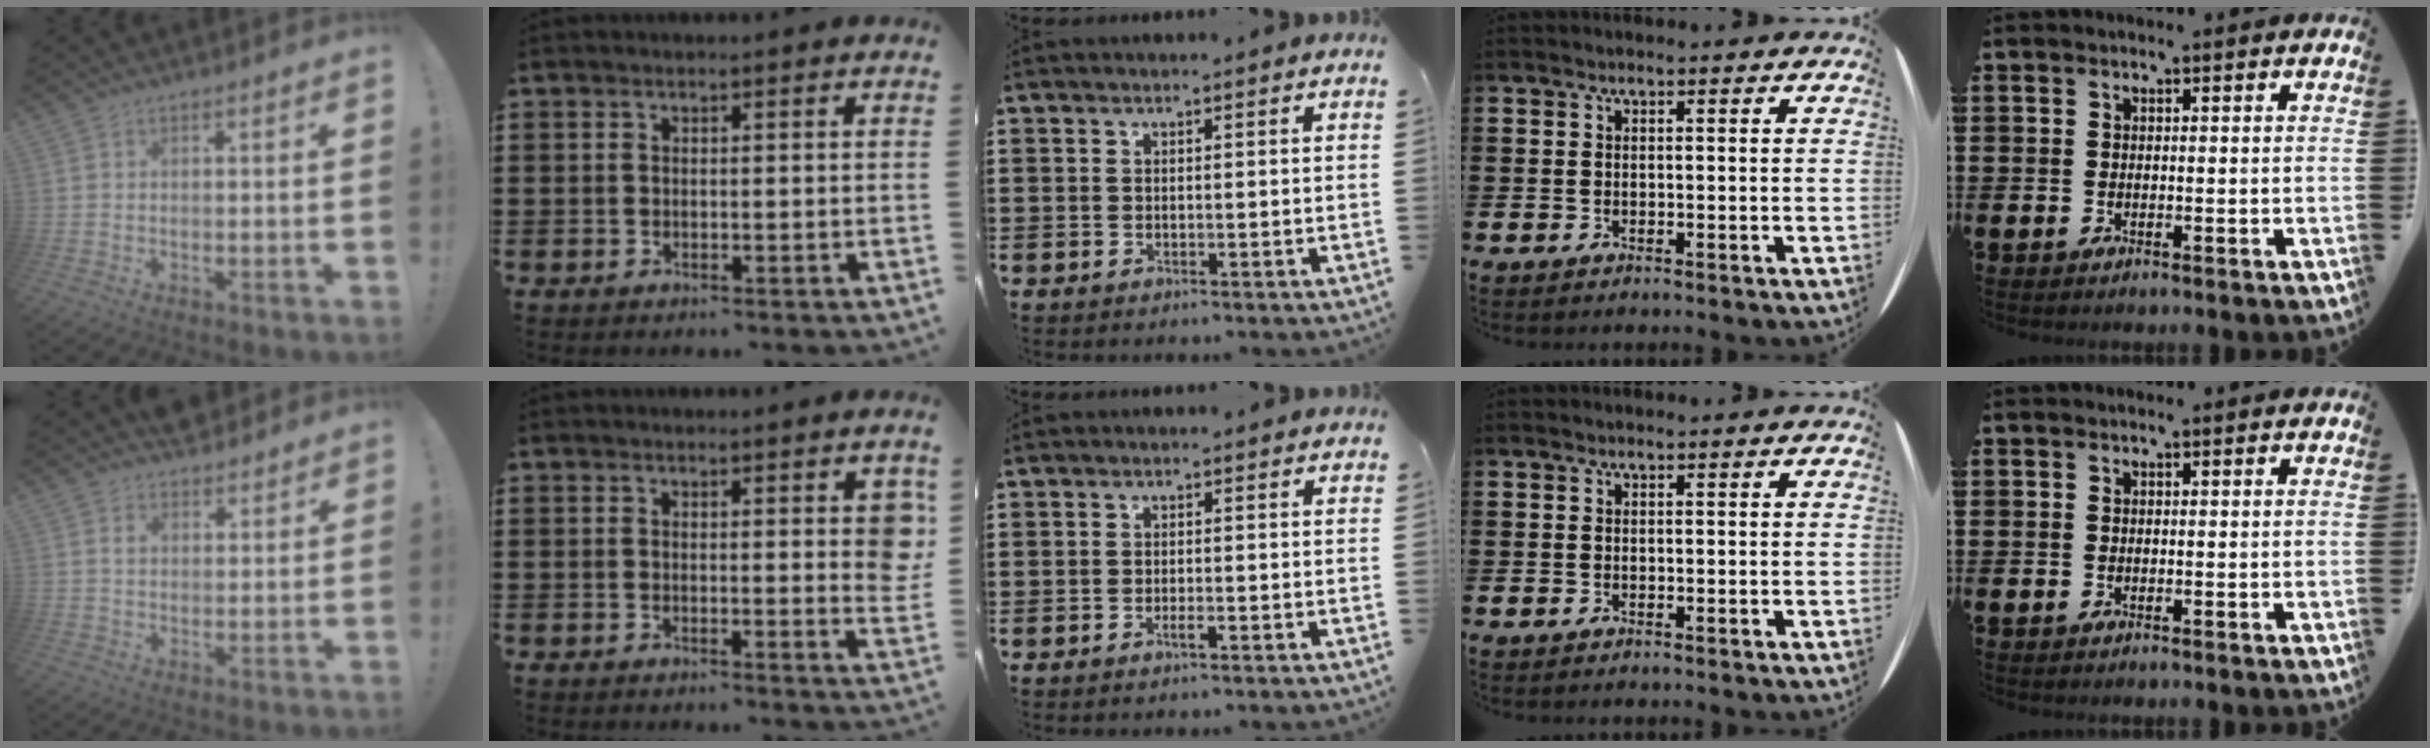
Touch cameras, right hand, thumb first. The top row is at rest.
{"thumb": {"total": 4.5, "force": [3.5, 2.6, 1.3], "torque": [-0.010, -0.022, 0.062]}, "index": {"total": 2.9, "force": [1.4, 0.9, 2.4], "torque": [-0.027, -0.005, 0.019]}, "middle": {"total": 1.1, "force": [-0.8, 0.2, 0.8], "torque": [-0.017, -0.004, -0.013]}}